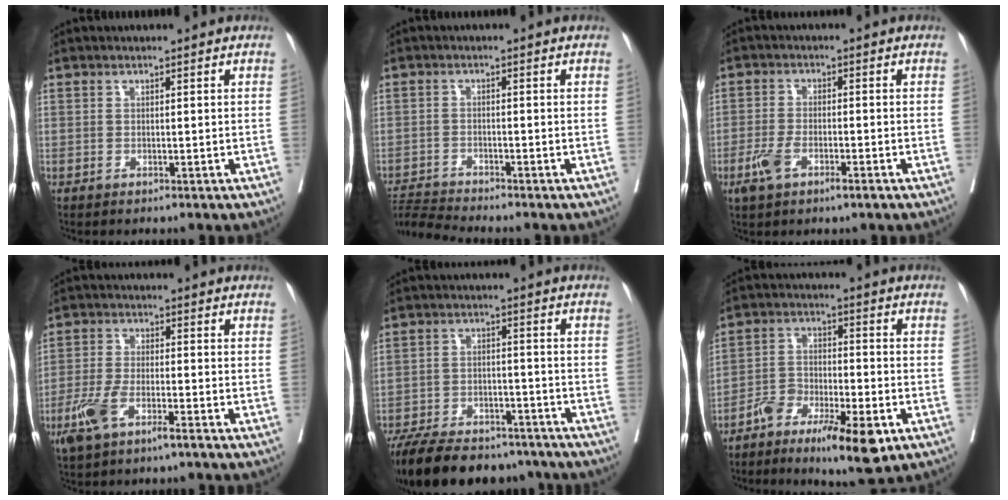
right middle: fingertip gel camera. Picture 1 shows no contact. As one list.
[{"total": 4.7, "force": [-4.4, -1.8, -0.2], "torque": [-0.009, -0.011, -0.083]}, {"total": 5.0, "force": [-2.5, 1.7, 4.0], "torque": [-0.079, -0.002, -0.044]}, {"total": 6.8, "force": [-3.8, 1.8, 5.4], "torque": [-0.114, -0.005, -0.070]}, {"total": 18.9, "force": [-15.7, 6.8, 7.9], "torque": [-0.175, -0.016, -0.233]}, {"total": 10.6, "force": [-6.2, 2.7, 8.1], "torque": [-0.141, -0.002, -0.104]}]